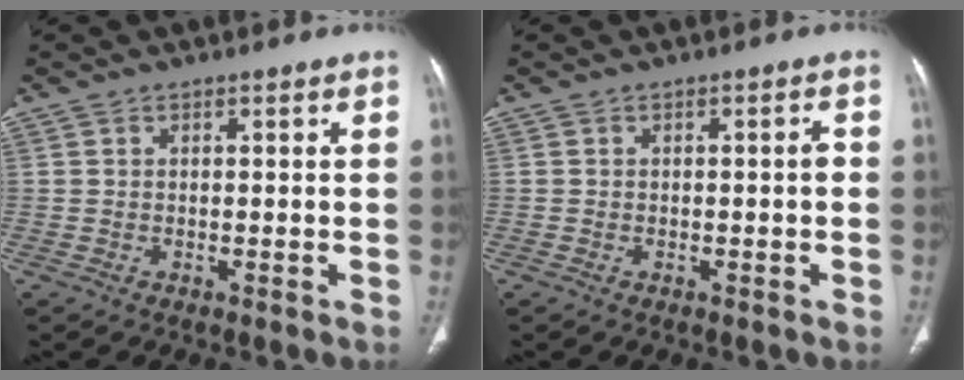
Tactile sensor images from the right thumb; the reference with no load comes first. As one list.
[{"total": 1.2, "force": [-0.3, 0.3, 1.1], "torque": [-0.017, 0.009, -0.005]}]